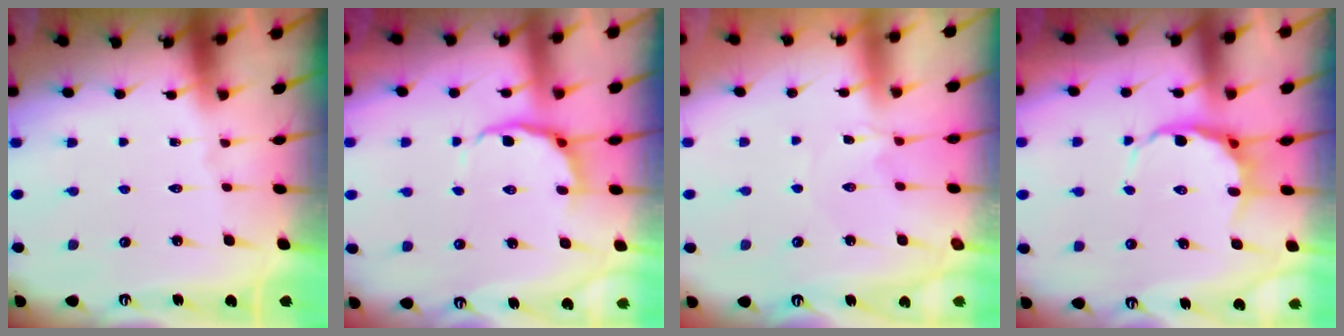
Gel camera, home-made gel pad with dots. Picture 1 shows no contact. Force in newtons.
{"total": 6.3, "press": 5.7, "slide": 2.7}
{"total": 0.0}
{"total": 7.4, "press": 7.1, "slide": 1.9}